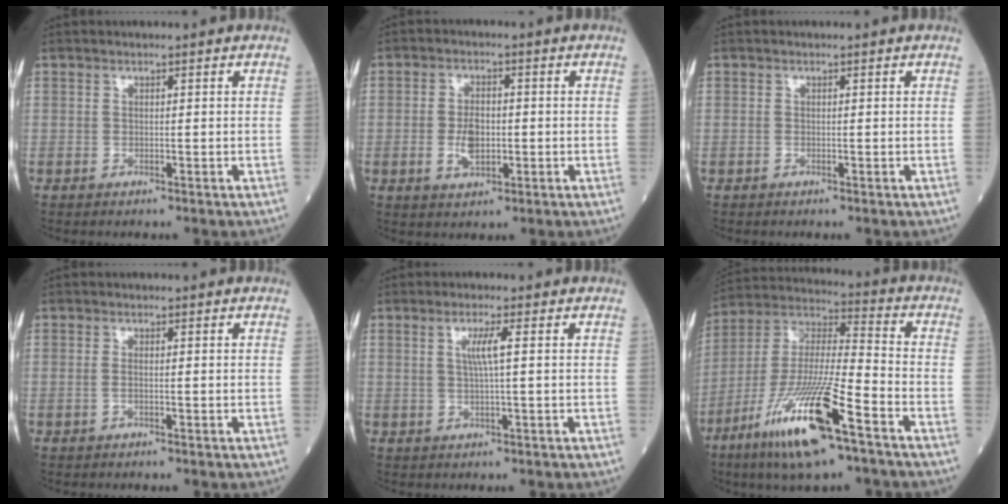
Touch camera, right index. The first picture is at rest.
{"total": 4.6, "force": [-0.8, 2.4, 3.8], "torque": [-0.077, 0.001, -0.010]}
{"total": 0.0}
{"total": 0.6, "force": [-0.2, 0.1, 0.6], "torque": [-0.014, 0.000, -0.003]}
{"total": 2.9, "force": [0.6, -0.4, 2.8], "torque": [-0.058, 0.001, 0.013]}
{"total": 18.9, "force": [-10.1, 2.3, 15.8], "torque": [-0.346, -0.045, -0.188]}